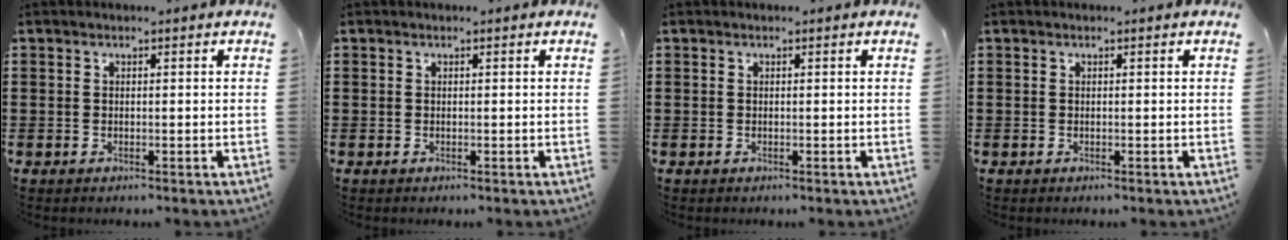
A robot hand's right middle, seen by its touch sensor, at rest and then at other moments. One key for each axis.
{"total": 0.0}
{"total": 0.0}
{"total": 0.0}